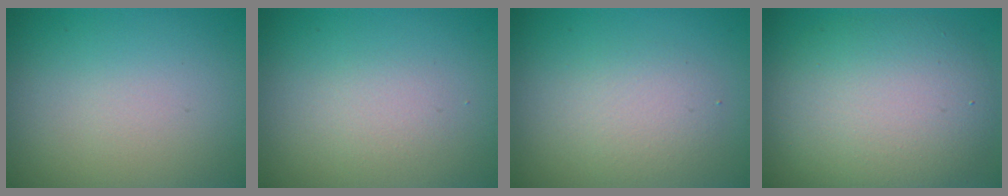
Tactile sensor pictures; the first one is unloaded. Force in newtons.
{"total": 1.2, "press": 1.2, "slide": 0.1}
{"total": 2.4, "press": 2.4, "slide": 0.2}
{"total": 7.8, "press": 7.8, "slide": 0.2}